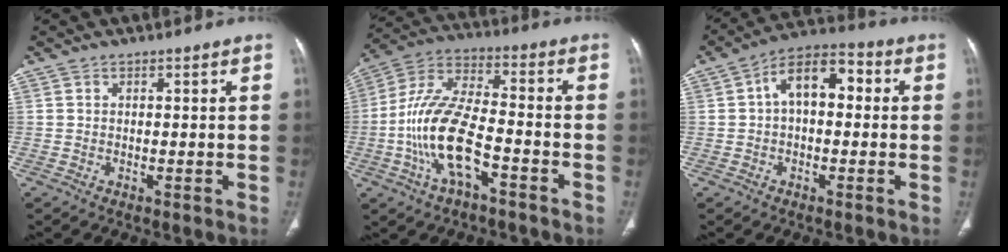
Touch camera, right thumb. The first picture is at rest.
{"total": 15.0, "force": [-5.2, 6.4, 12.5], "torque": [-0.255, 0.042, -0.096]}
{"total": 9.9, "force": [1.1, 5.9, 7.9], "torque": [-0.107, 0.035, 0.006]}